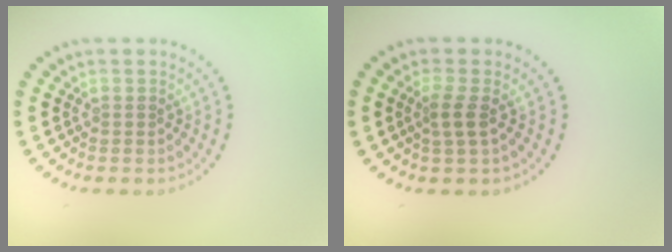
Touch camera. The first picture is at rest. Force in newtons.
{"total": 1.6, "press": 1.3, "slide": 1.0}